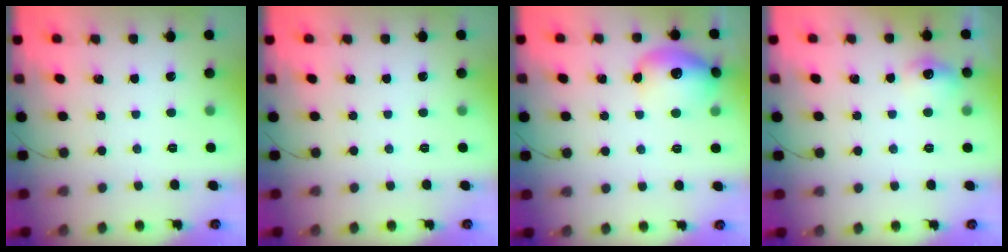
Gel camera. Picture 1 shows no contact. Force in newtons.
{"total": 0.0}
{"total": 13.4, "press": 13.4, "slide": 0.8}
{"total": 6.9, "press": 6.9, "slide": 1.0}